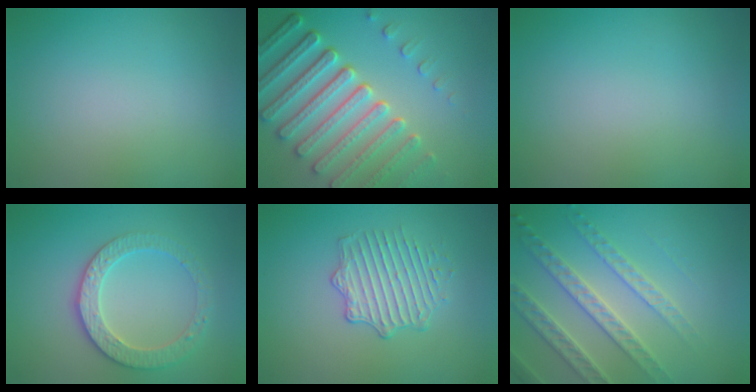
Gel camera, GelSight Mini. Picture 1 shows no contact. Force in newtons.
{"total": 8.0, "press": 5.8, "slide": 5.5}
{"total": 0.0}
{"total": 3.3, "press": 3.3, "slide": 0.6}
{"total": 2.6, "press": 2.0, "slide": 1.6}
{"total": 4.1, "press": 3.9, "slide": 1.3}